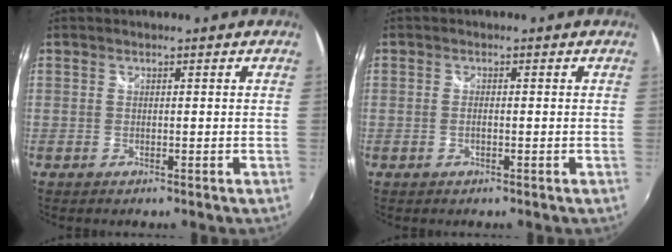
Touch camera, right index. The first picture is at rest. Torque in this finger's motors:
{"motor_torque": [-0.34, 0.34, -0.03, 0.00]}